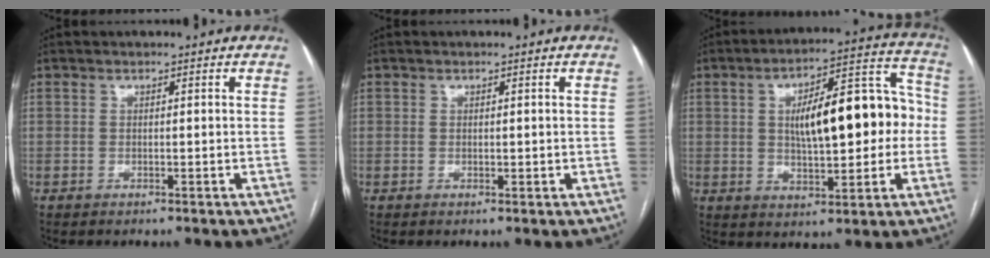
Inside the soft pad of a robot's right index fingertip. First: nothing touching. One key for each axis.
{"total": 0.8, "fx": 0.1, "fy": 0.6, "fz": 0.6, "tx": -0.009, "ty": -0.001, "tz": 0.003}
{"total": 15.9, "fx": 0.8, "fy": 5.5, "fz": 15.0, "tx": -0.217, "ty": 0.045, "tz": 0.017}